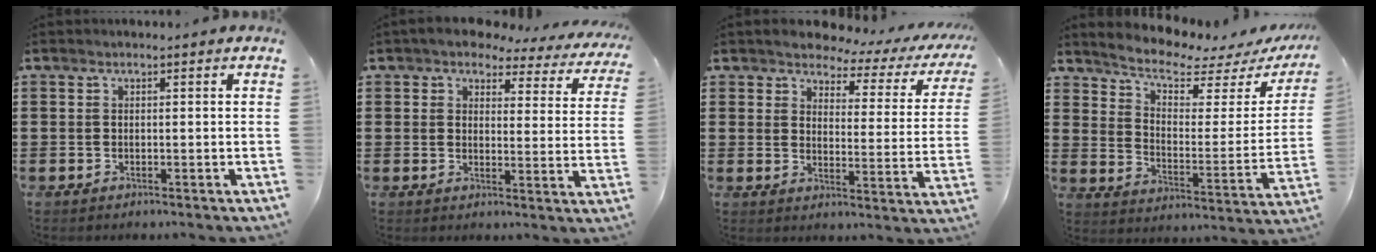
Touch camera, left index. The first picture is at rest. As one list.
[{"total": 4.3, "force": [3.9, 1.2, 1.2], "torque": [-0.037, -0.025, 0.064]}, {"total": 3.4, "force": [3.1, 1.3, 0.8], "torque": [-0.031, -0.023, 0.046]}, {"total": 5.4, "force": [4.7, 1.1, 2.5], "torque": [-0.074, -0.030, 0.076]}]